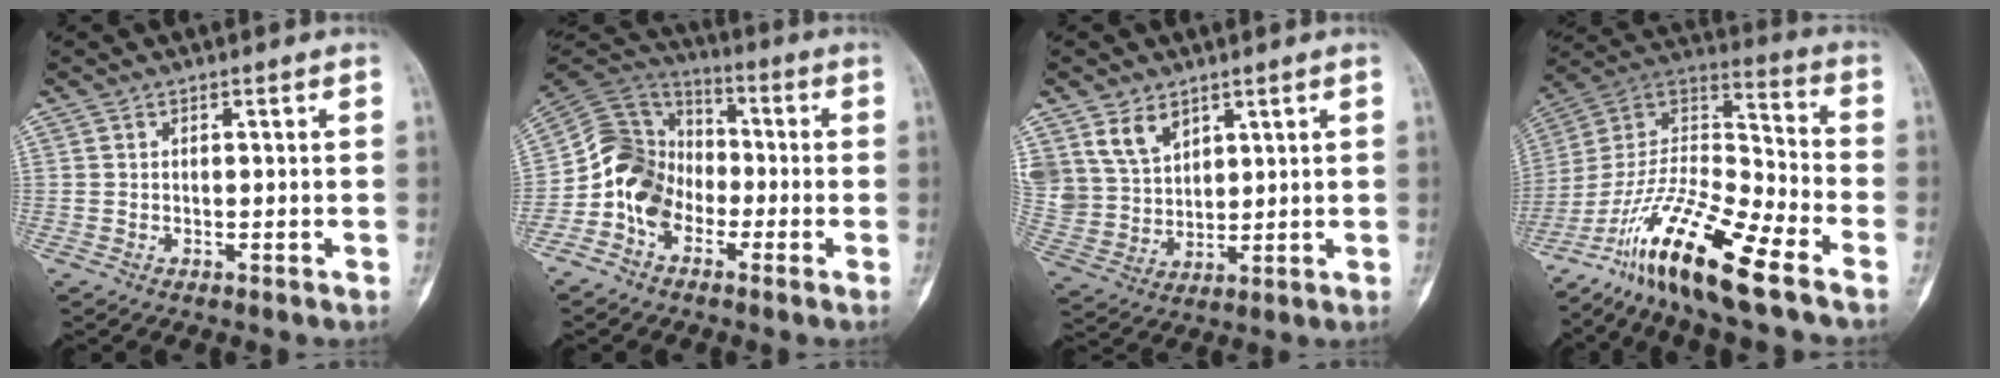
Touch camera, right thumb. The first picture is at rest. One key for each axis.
{"total": 12.0, "fx": -4.2, "fy": 9.1, "fz": 6.5, "tx": -0.108, "ty": 0.062, "tz": -0.095}
{"total": 9.2, "fx": 5.5, "fy": 6.2, "fz": 4.1, "tx": -0.060, "ty": -0.023, "tz": 0.121}
{"total": 23.5, "fx": -14.5, "fy": 5.3, "fz": 17.7, "tx": -0.358, "ty": 0.054, "tz": -0.265}